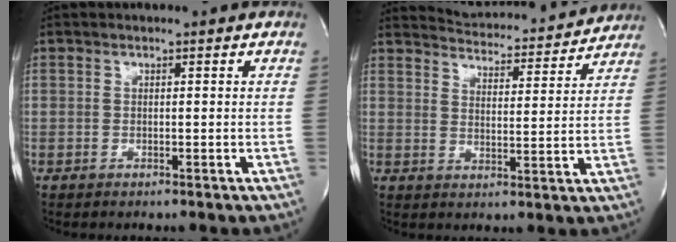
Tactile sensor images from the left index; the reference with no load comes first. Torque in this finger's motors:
{"motor_torque": [0.68, -0.80, 0.23, 0.03]}